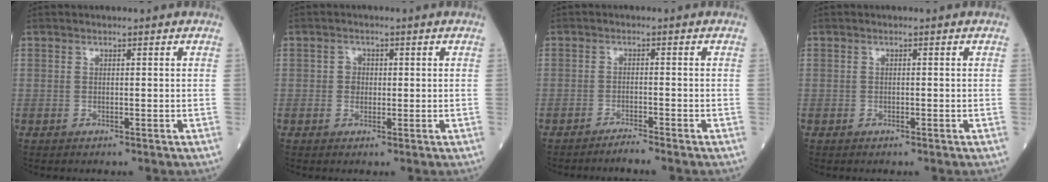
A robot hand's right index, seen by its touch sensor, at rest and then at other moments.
{"total": 1.6, "force": [0.1, 1.4, 0.7], "torque": [-0.009, 0.004, 0.002]}
{"total": 2.2, "force": [-2.0, -0.7, 0.7], "torque": [-0.016, -0.003, -0.035]}
{"total": 0.0}